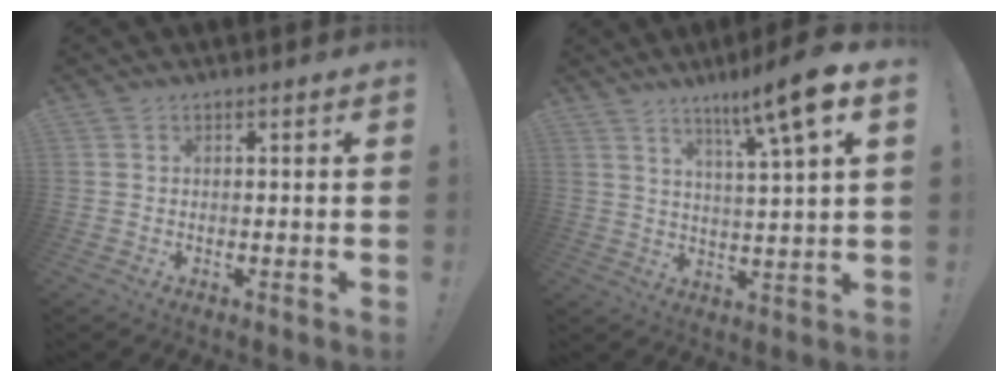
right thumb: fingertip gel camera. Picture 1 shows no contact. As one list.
[{"total": 11.9, "force": [6.8, 0.5, 9.8], "torque": [-0.158, -0.036, 0.098]}]